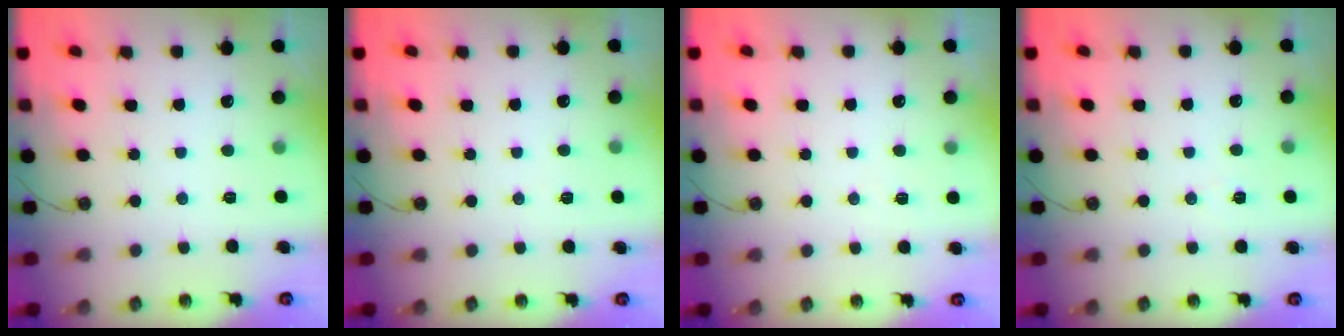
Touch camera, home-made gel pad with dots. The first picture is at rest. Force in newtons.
{"total": 4.6, "press": 1.9, "slide": 4.2}
{"total": 5.1, "press": 5.0, "slide": 0.6}
{"total": 5.1, "press": 2.5, "slide": 4.4}